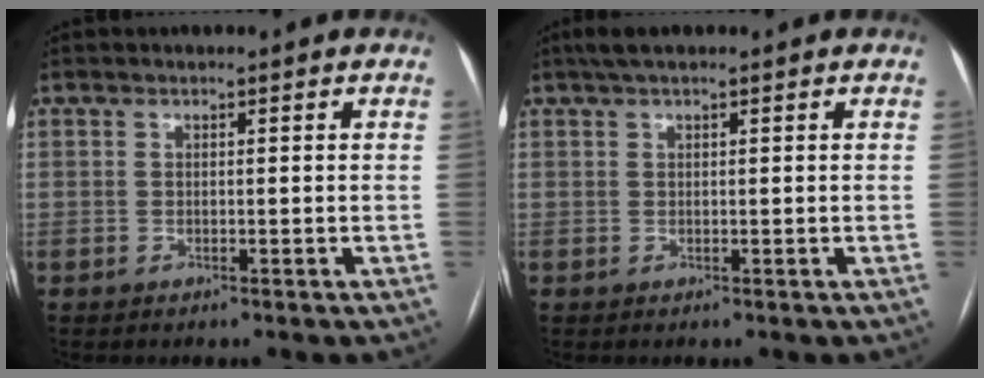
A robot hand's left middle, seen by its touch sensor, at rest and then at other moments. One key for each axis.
{"total": 2.4, "fx": 1.8, "fy": 0.5, "fz": 1.6, "tx": -0.030, "ty": 0.021, "tz": 0.032}